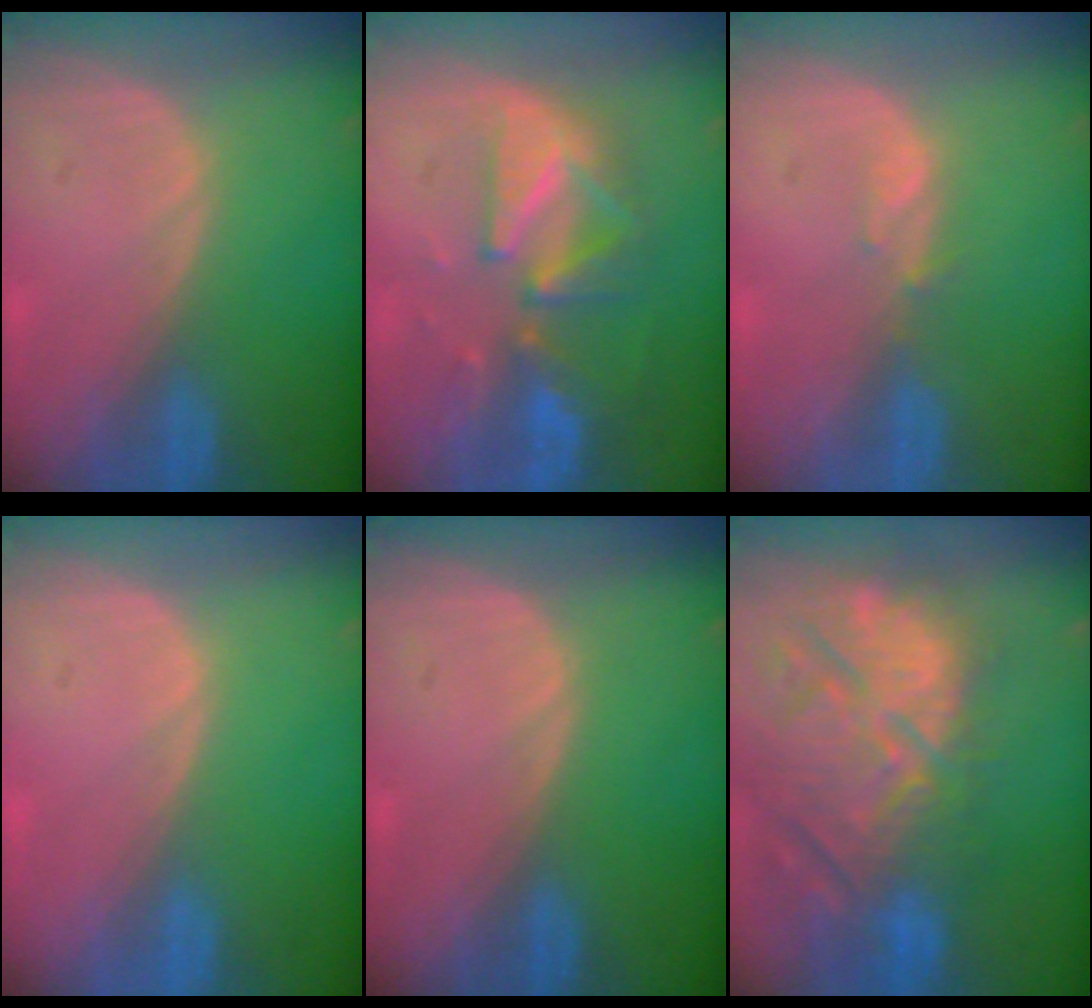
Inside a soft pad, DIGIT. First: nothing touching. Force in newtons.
{"total": 9.8, "press": 8.7, "slide": 4.4}
{"total": 1.1, "press": 1.1, "slide": 0.2}
{"total": 0.0}
{"total": 0.0}
{"total": 14.6, "press": 12.8, "slide": 7.1}